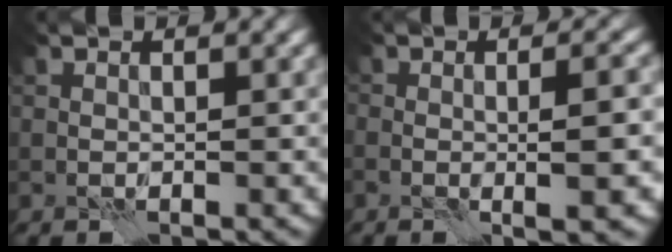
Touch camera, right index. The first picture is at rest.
{"total": 3.9, "force": [-0.5, 1.0, 3.7], "torque": [-0.044, 0.004, -0.009]}